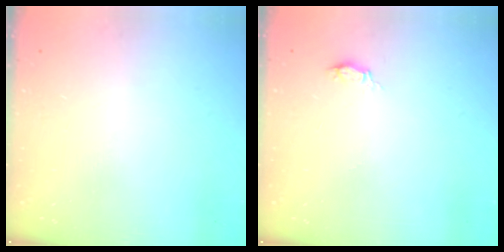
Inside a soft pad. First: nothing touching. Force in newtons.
{"total": 4.2, "press": 4.1, "slide": 0.6}